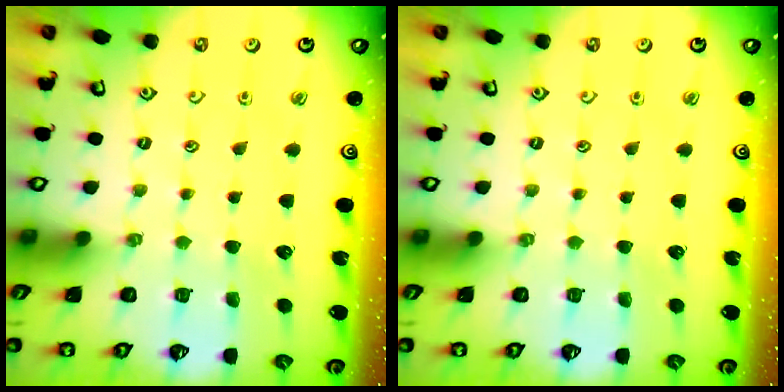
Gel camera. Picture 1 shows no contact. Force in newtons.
{"total": 0.0}